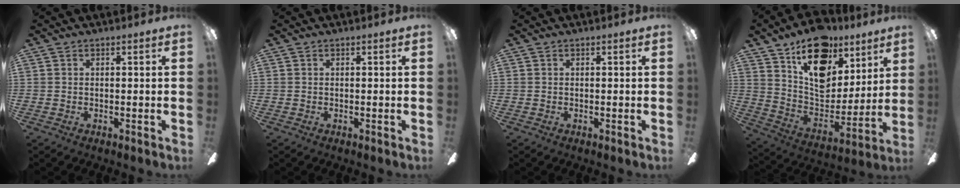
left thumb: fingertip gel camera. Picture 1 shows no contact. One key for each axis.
{"total": 0.0}
{"total": 0.0}
{"total": 20.0, "fx": 12.5, "fy": 12.0, "fz": 10.0, "tx": -0.153, "ty": -0.074, "tz": 0.224}